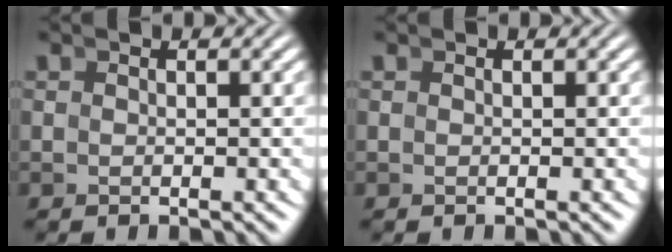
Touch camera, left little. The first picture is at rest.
{"total": 0.0}